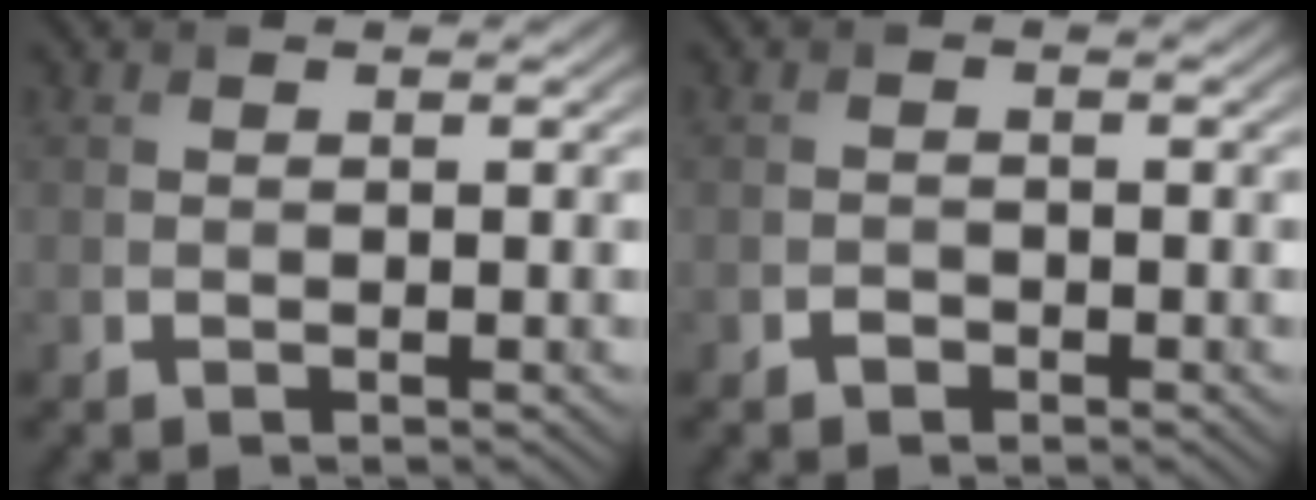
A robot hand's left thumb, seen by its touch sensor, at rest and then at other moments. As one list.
[{"total": 0.9, "force": [-0.7, 0.6, 0.3], "torque": [-0.005, -0.002, -0.014]}]